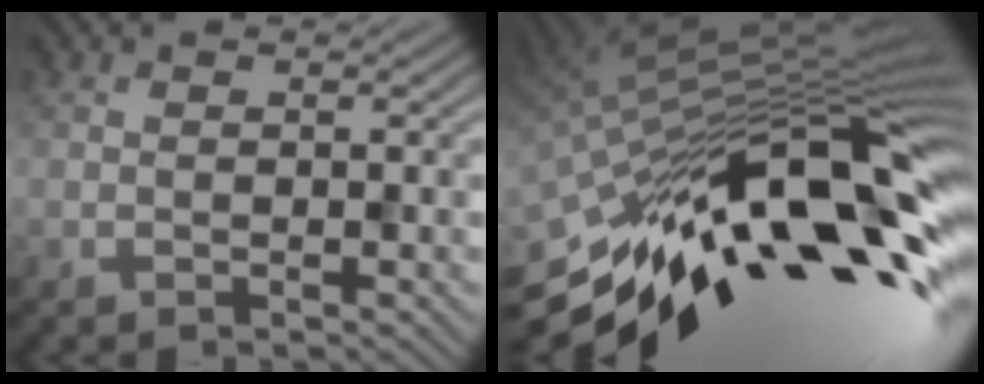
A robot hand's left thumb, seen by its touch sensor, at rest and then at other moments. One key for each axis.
{"total": 17.2, "fx": -5.7, "fy": 6.2, "fz": 15.0, "tx": -0.259, "ty": 0.004, "tz": -0.118}